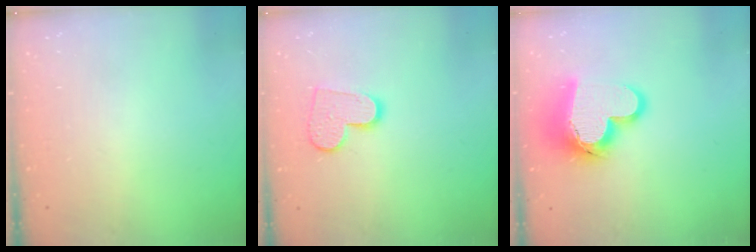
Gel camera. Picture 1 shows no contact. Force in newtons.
{"total": 10.8, "press": 10.7, "slide": 0.9}
{"total": 15.9, "press": 15.7, "slide": 2.2}